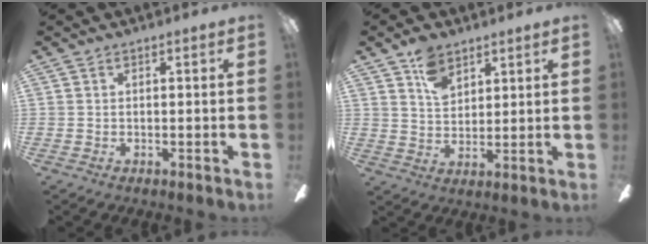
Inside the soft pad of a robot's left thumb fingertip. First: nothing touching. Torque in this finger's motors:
{"motor_torque": [0.86, 0.31, 0.48, -0.60, 0.01]}